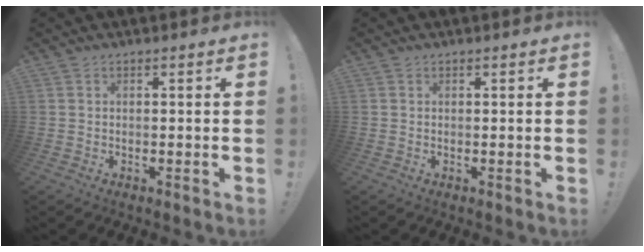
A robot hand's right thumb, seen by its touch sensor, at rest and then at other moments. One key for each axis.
{"total": 0.0}